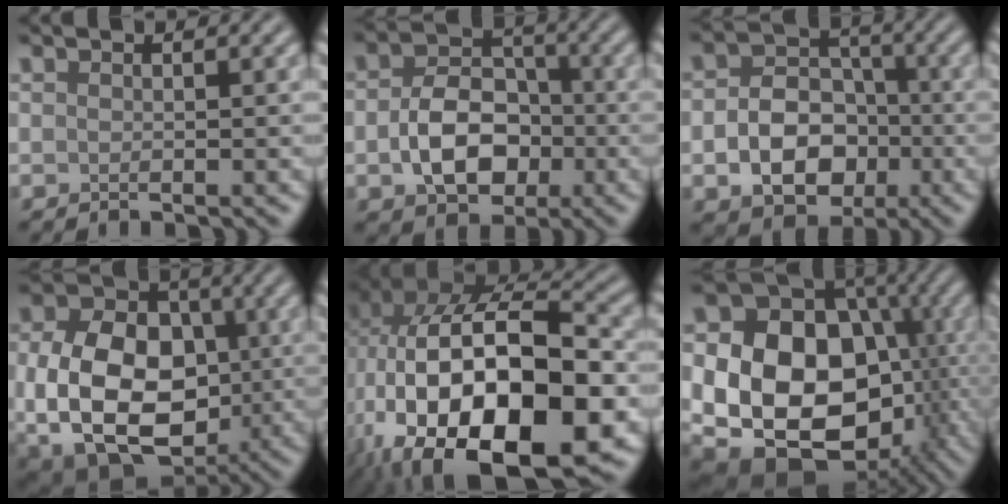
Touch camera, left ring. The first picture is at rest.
{"total": 6.3, "force": [-1.4, 4.6, 4.1], "torque": [-0.074, -0.004, -0.021]}
{"total": 7.2, "force": [-1.8, 5.4, 4.4], "torque": [-0.075, -0.011, -0.026]}
{"total": 14.2, "force": [-1.6, 10.2, 9.7], "torque": [-0.167, -0.020, -0.019]}
{"total": 20.8, "force": [-5.6, 11.6, 16.3], "torque": [-0.277, -0.029, -0.061]}
{"total": 19.1, "force": [-3.0, 14.7, 11.8], "torque": [-0.179, -0.022, -0.050]}